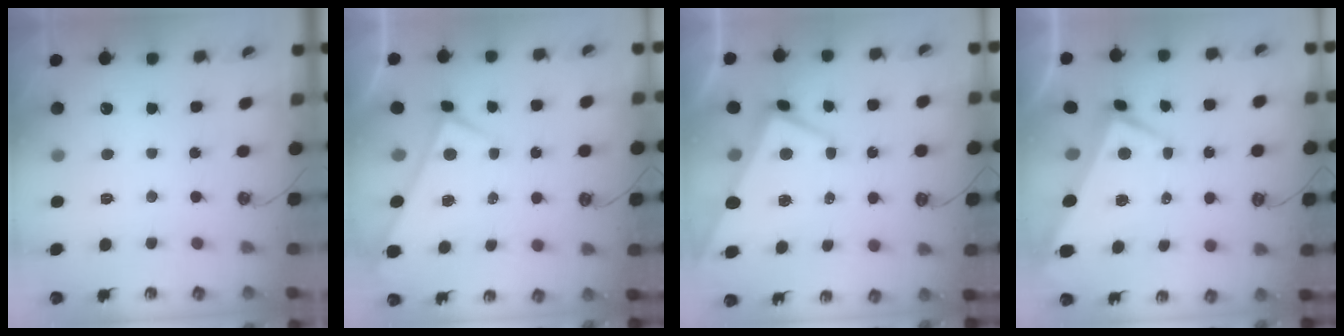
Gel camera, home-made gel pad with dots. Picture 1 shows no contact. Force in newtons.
{"total": 0.0}
{"total": 0.9, "press": 0.1, "slide": 0.8}
{"total": 1.0, "press": 0.1, "slide": 1.0}